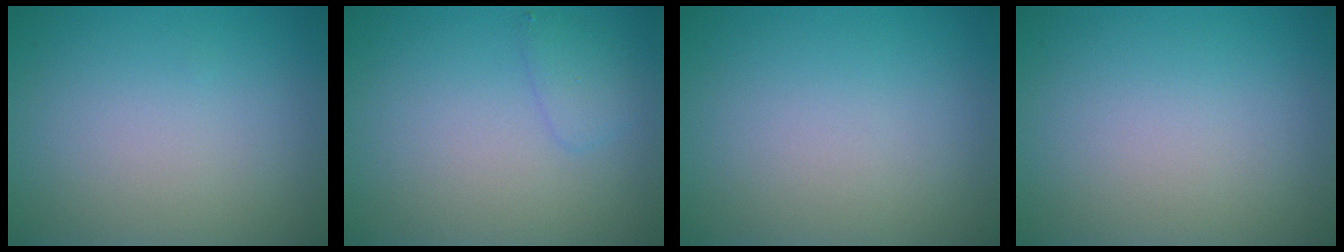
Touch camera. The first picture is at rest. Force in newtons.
{"total": 1.4, "press": 1.4, "slide": 0.1}
{"total": 0.0}
{"total": 0.0}